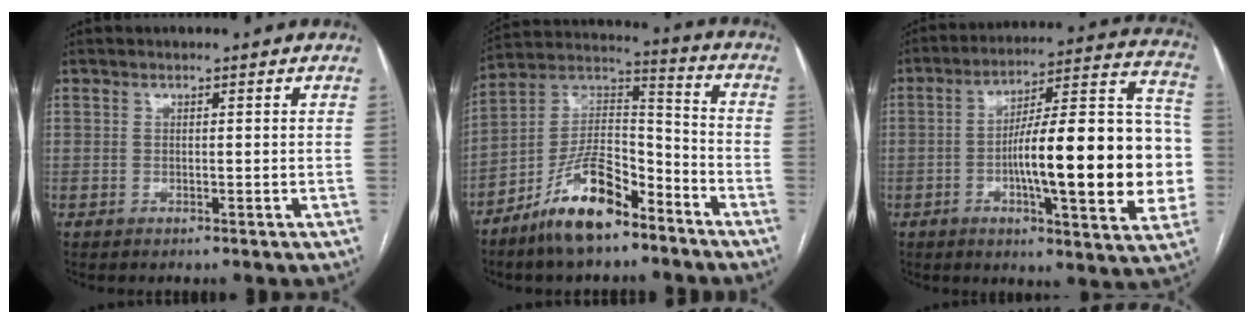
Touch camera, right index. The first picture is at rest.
{"total": 13.3, "force": [-8.8, 5.5, 8.4], "torque": [-0.153, 0.017, -0.158]}
{"total": 23.6, "force": [-3.3, 4.3, 23.0], "torque": [-0.279, 0.032, -0.043]}